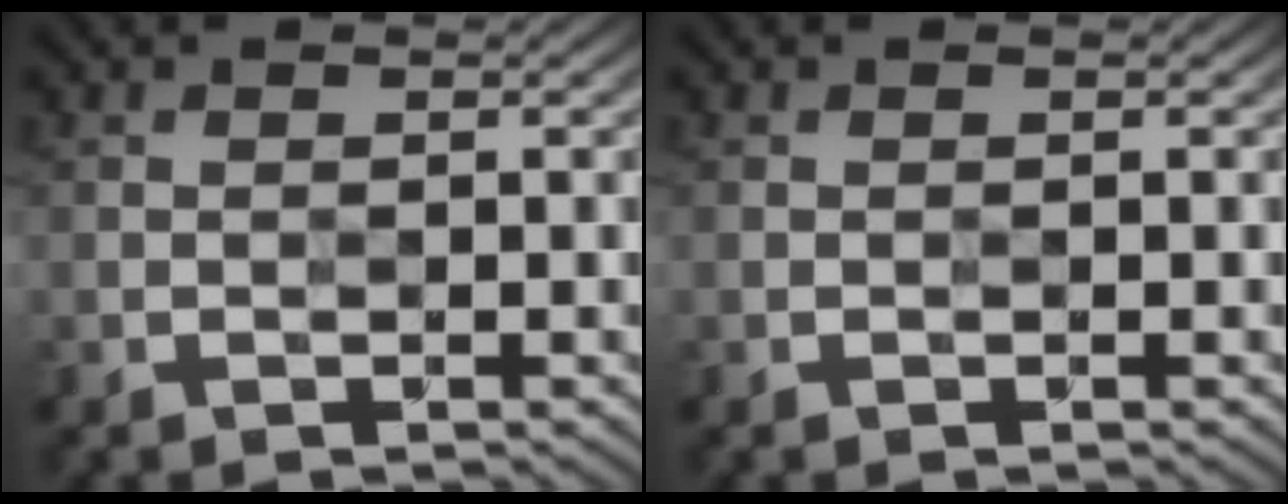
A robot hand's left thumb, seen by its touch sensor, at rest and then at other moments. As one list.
[{"total": 0.0}]